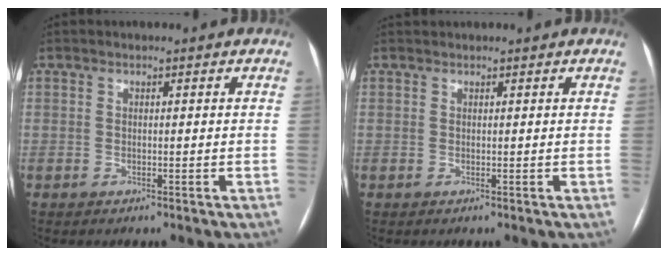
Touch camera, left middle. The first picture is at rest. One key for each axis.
{"total": 1.2, "fx": 1.2, "fy": 0.2, "fz": 0.1, "tx": -0.007, "ty": 0.027, "tz": 0.023}